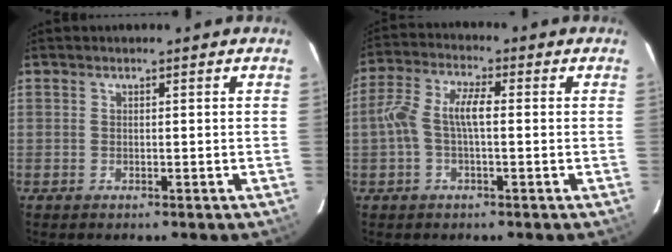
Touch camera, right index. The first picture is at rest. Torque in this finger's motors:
{"motor_torque": [0.34, -0.10, 0.44, 0.12]}